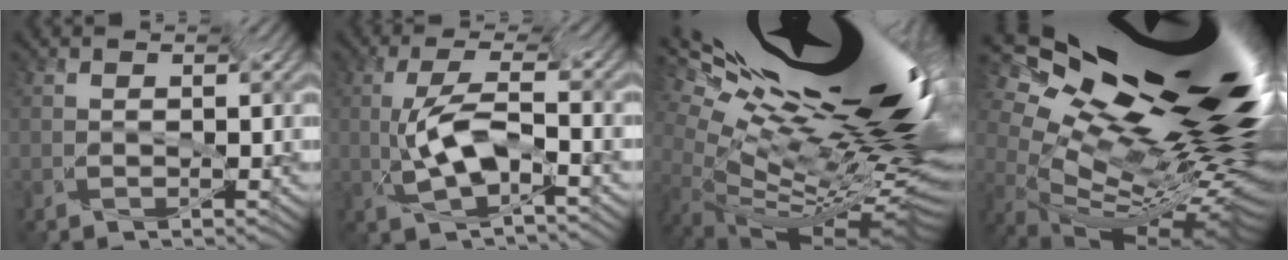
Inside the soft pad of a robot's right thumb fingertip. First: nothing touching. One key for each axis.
{"total": 4.7, "fx": -3.4, "fy": -0.2, "fz": 3.2, "tx": -0.076, "ty": 0.016, "tz": -0.057}
{"total": 15.3, "fx": 4.2, "fy": 2.3, "fz": 14.5, "tx": -0.215, "ty": 0.040, "tz": 0.079}
{"total": 15.2, "fx": 3.8, "fy": 4.5, "fz": 14.0, "tx": -0.221, "ty": 0.034, "tz": 0.067}